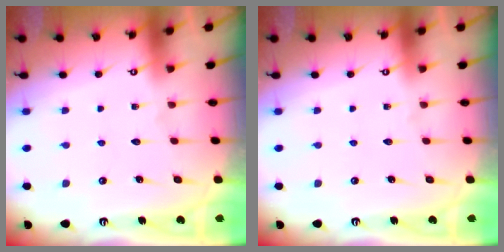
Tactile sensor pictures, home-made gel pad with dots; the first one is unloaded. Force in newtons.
{"total": 0.0}